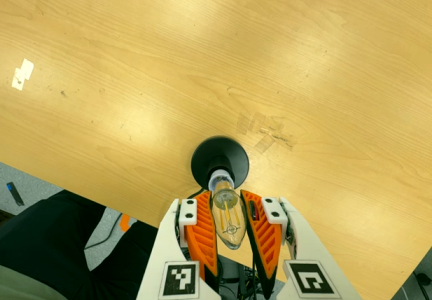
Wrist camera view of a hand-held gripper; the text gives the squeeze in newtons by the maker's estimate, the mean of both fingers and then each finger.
{"total": 22.4, "left": 25.1, "right": 19.7}